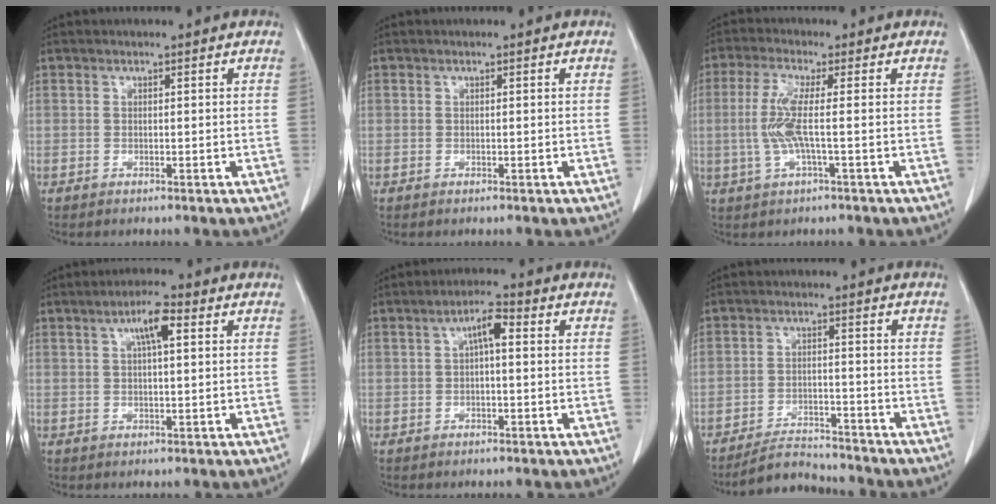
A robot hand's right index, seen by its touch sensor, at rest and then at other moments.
{"total": 0.0}
{"total": 5.9, "force": [-0.4, 0.4, 5.9], "torque": [-0.137, 0.000, -0.010]}
{"total": 4.7, "force": [1.7, 0.8, 4.3], "torque": [-0.080, 0.010, 0.031]}
{"total": 3.8, "force": [0.7, 0.9, 3.6], "torque": [-0.062, 0.013, 0.008]}
{"total": 6.1, "force": [-6.0, 1.1, 0.1], "torque": [-0.002, 0.000, -0.100]}